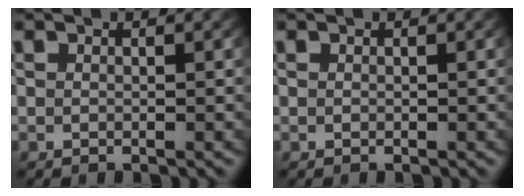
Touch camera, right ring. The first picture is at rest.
{"total": 0.0}